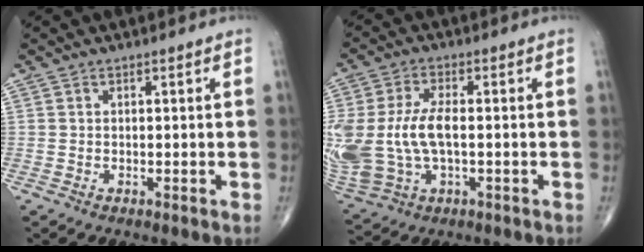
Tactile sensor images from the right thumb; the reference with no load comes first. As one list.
[{"total": 15.8, "force": [-0.7, 8.9, 13.0], "torque": [-0.317, 0.002, -0.001]}]